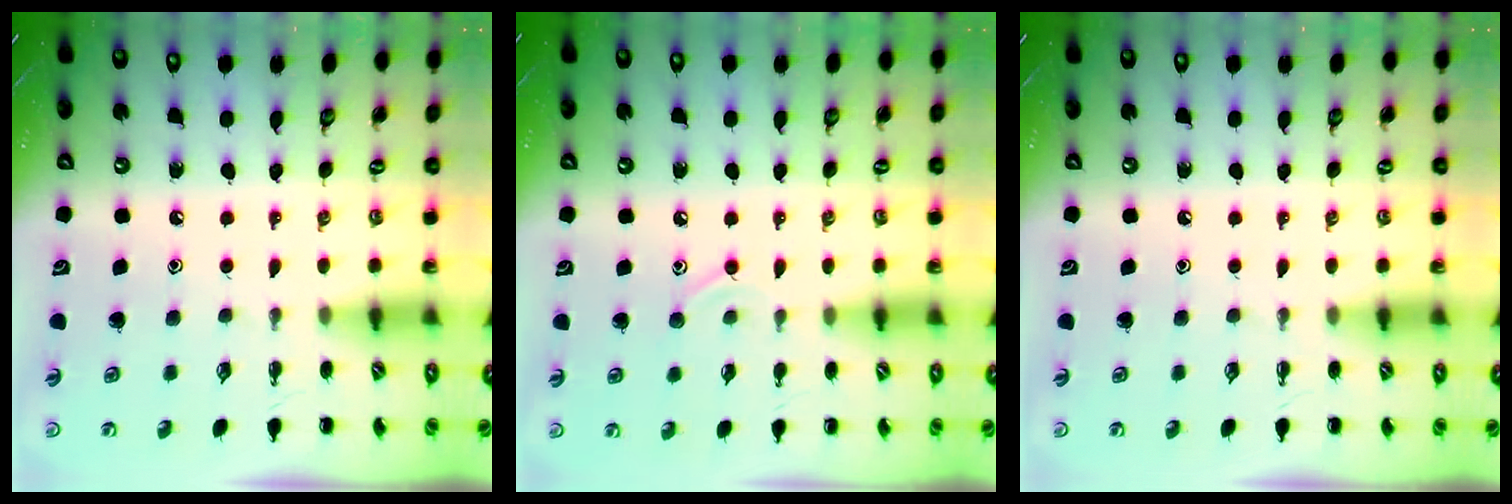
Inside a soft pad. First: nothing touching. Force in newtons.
{"total": 7.5, "press": 7.1, "slide": 2.3}
{"total": 0.0}